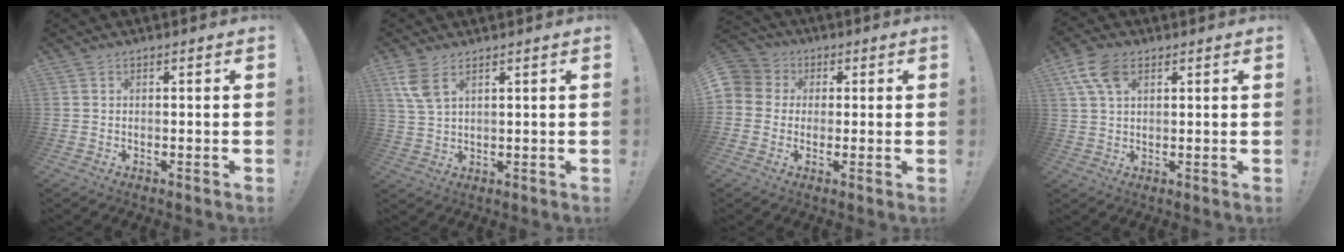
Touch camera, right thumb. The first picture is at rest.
{"total": 6.4, "force": [3.6, 2.7, 4.5], "torque": [-0.099, -0.012, 0.068]}
{"total": 5.7, "force": [0.5, 5.5, 1.4], "torque": [-0.027, 0.004, 0.011]}
{"total": 8.7, "force": [4.1, 4.9, 5.9], "torque": [-0.112, -0.004, 0.080]}